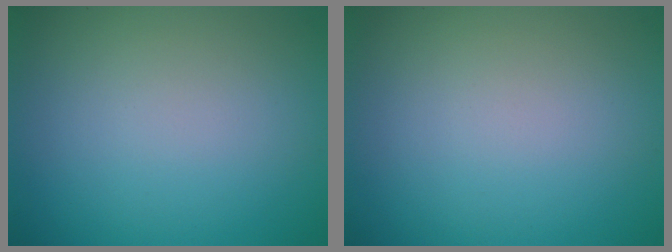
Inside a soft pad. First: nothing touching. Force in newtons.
{"total": 0.0}